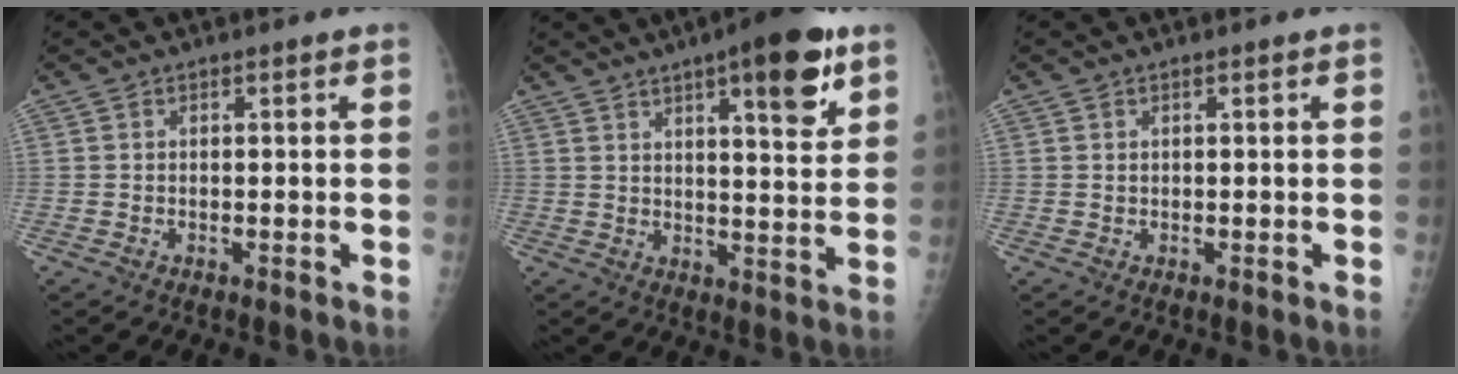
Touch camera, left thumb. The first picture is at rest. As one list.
[{"total": 13.3, "force": [7.3, 3.5, 10.6], "torque": [-0.127, -0.031, 0.099]}, {"total": 0.0}]